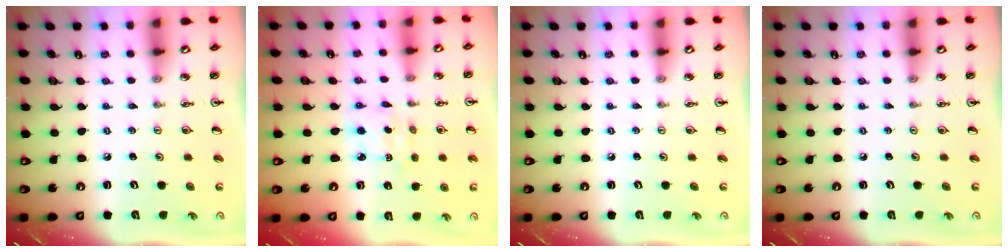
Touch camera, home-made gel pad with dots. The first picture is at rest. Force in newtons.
{"total": 2.7, "press": 2.7, "slide": 0.0}
{"total": 0.0}
{"total": 0.0}